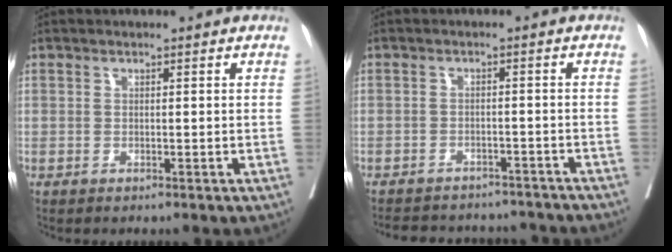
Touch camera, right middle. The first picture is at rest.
{"total": 14.0, "force": [-12.9, 4.0, 3.7], "torque": [-0.074, 0.010, -0.156]}